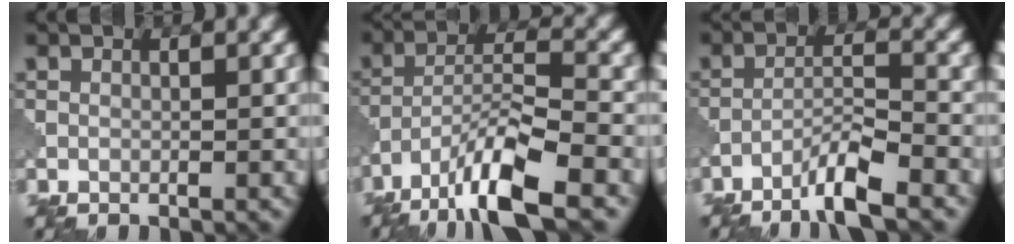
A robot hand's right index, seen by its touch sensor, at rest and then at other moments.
{"total": 8.9, "force": [-6.0, 1.8, 6.3], "torque": [-0.112, 0.001, -0.116]}
{"total": 4.5, "force": [-3.4, 0.2, 3.1], "torque": [-0.055, 0.007, -0.072]}